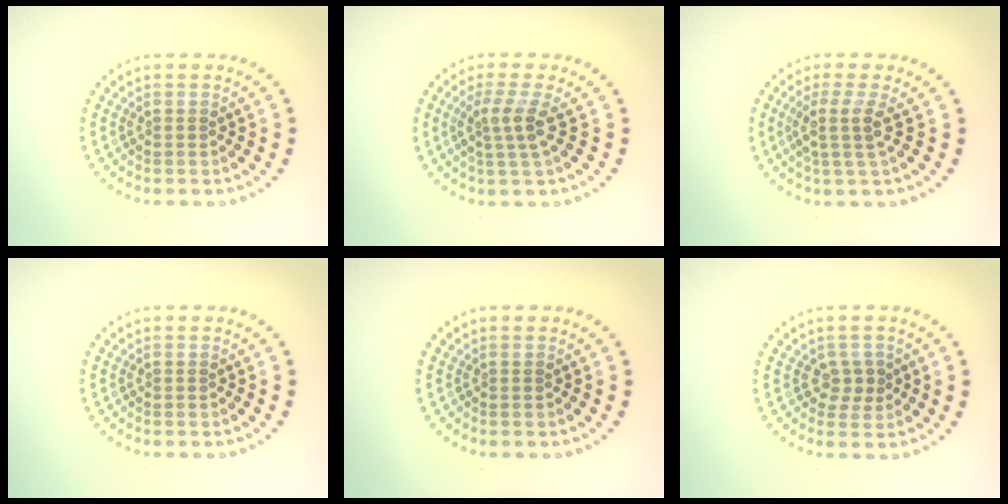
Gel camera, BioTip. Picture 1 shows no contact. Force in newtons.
{"total": 2.6, "press": 2.0, "slide": 1.8}
{"total": 2.4, "press": 1.8, "slide": 1.5}
{"total": 0.0}
{"total": 0.0}
{"total": 1.8, "press": 1.6, "slide": 0.8}